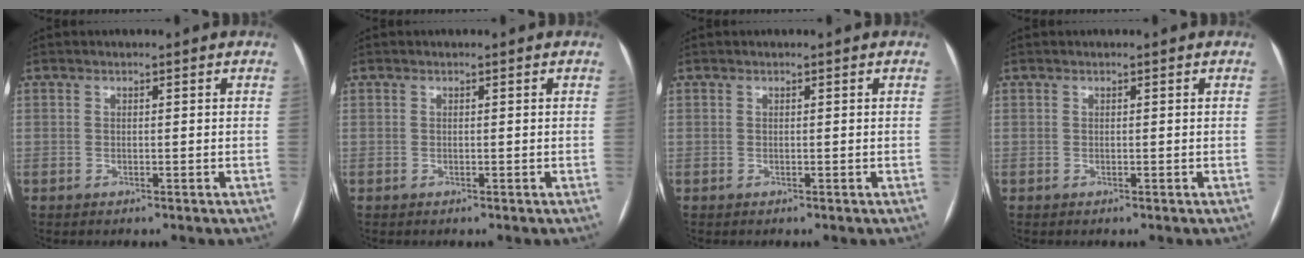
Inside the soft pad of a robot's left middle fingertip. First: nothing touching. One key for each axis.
{"total": 0.0}
{"total": 0.0}
{"total": 0.0}